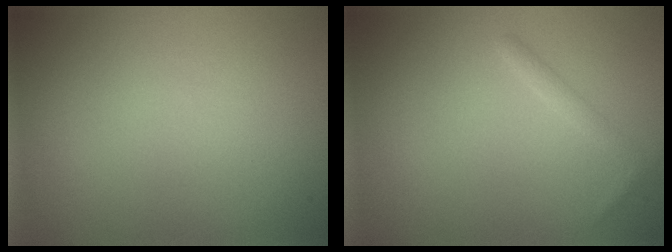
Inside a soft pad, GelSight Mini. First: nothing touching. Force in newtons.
{"total": 0.9, "press": 0.9, "slide": 0.1}